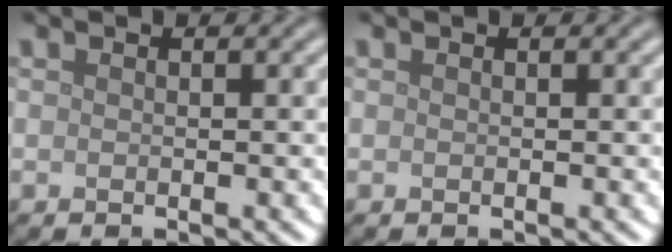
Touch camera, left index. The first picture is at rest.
{"total": 0.0}